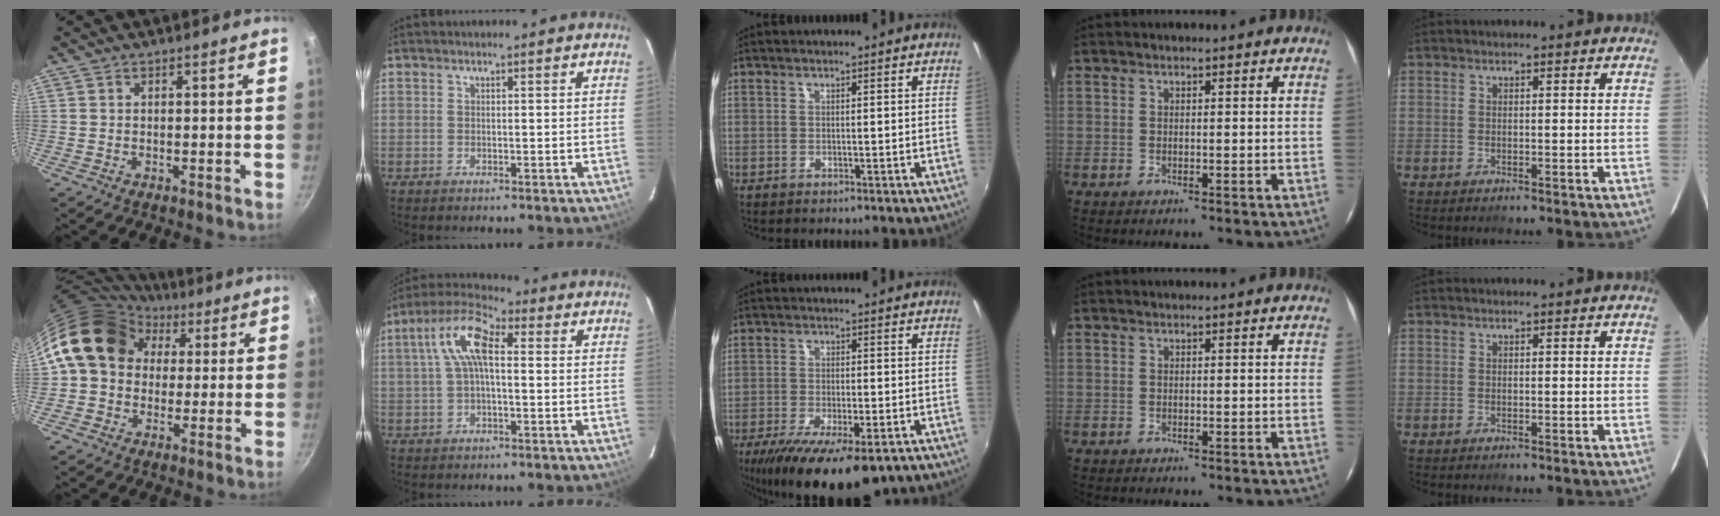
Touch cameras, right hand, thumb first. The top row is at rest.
{"thumb": {"total": 15.4, "force": [4.1, 12.4, 8.1], "torque": [-0.109, 0.027, 0.058]}, "index": {"total": 9.3, "force": [1.2, 3.9, 8.3], "torque": [-0.169, 0.030, 0.017]}, "middle": {"total": 17.6, "force": [-11.6, 5.8, 11.9], "torque": [-0.229, -0.057, -0.175]}}